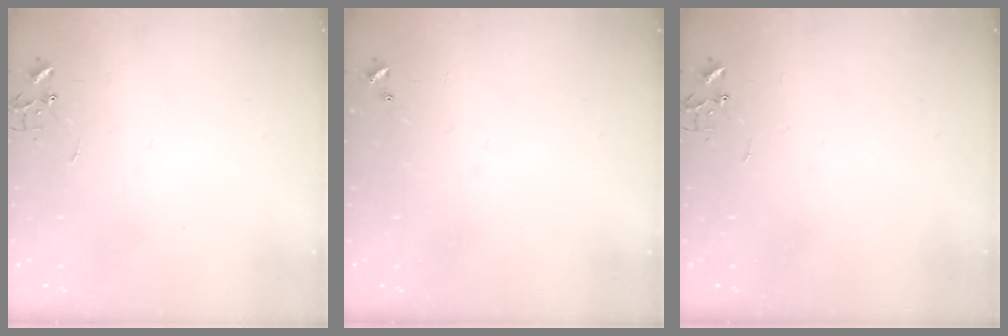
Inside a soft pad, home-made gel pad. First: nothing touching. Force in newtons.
{"total": 0.0}
{"total": 0.0}